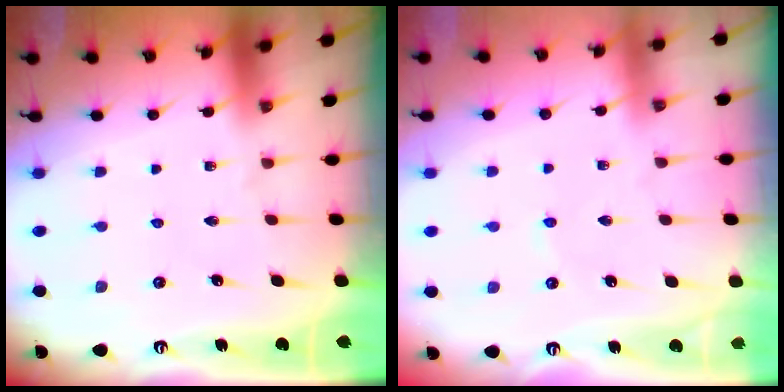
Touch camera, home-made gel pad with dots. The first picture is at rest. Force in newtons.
{"total": 1.3, "press": 1.3, "slide": 0.2}